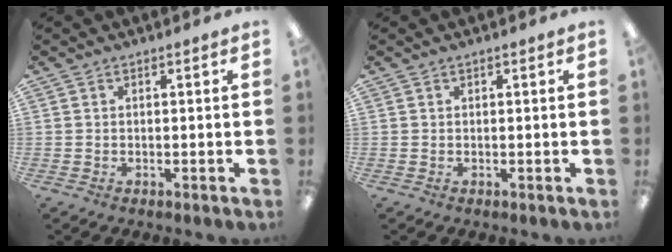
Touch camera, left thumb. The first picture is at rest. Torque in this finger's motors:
{"motor_torque": [-0.06, -0.01, -0.17, -0.09, 0.00]}